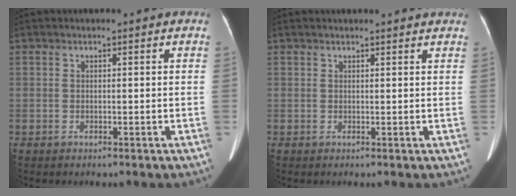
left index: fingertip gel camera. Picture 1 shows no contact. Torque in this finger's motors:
{"motor_torque": [0.74, -1.40, 0.04, 0.01]}